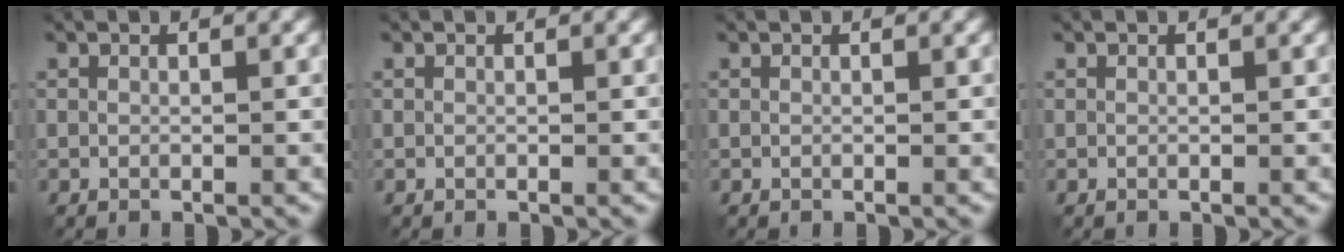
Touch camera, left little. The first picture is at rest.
{"total": 0.0}
{"total": 0.0}
{"total": 0.0}